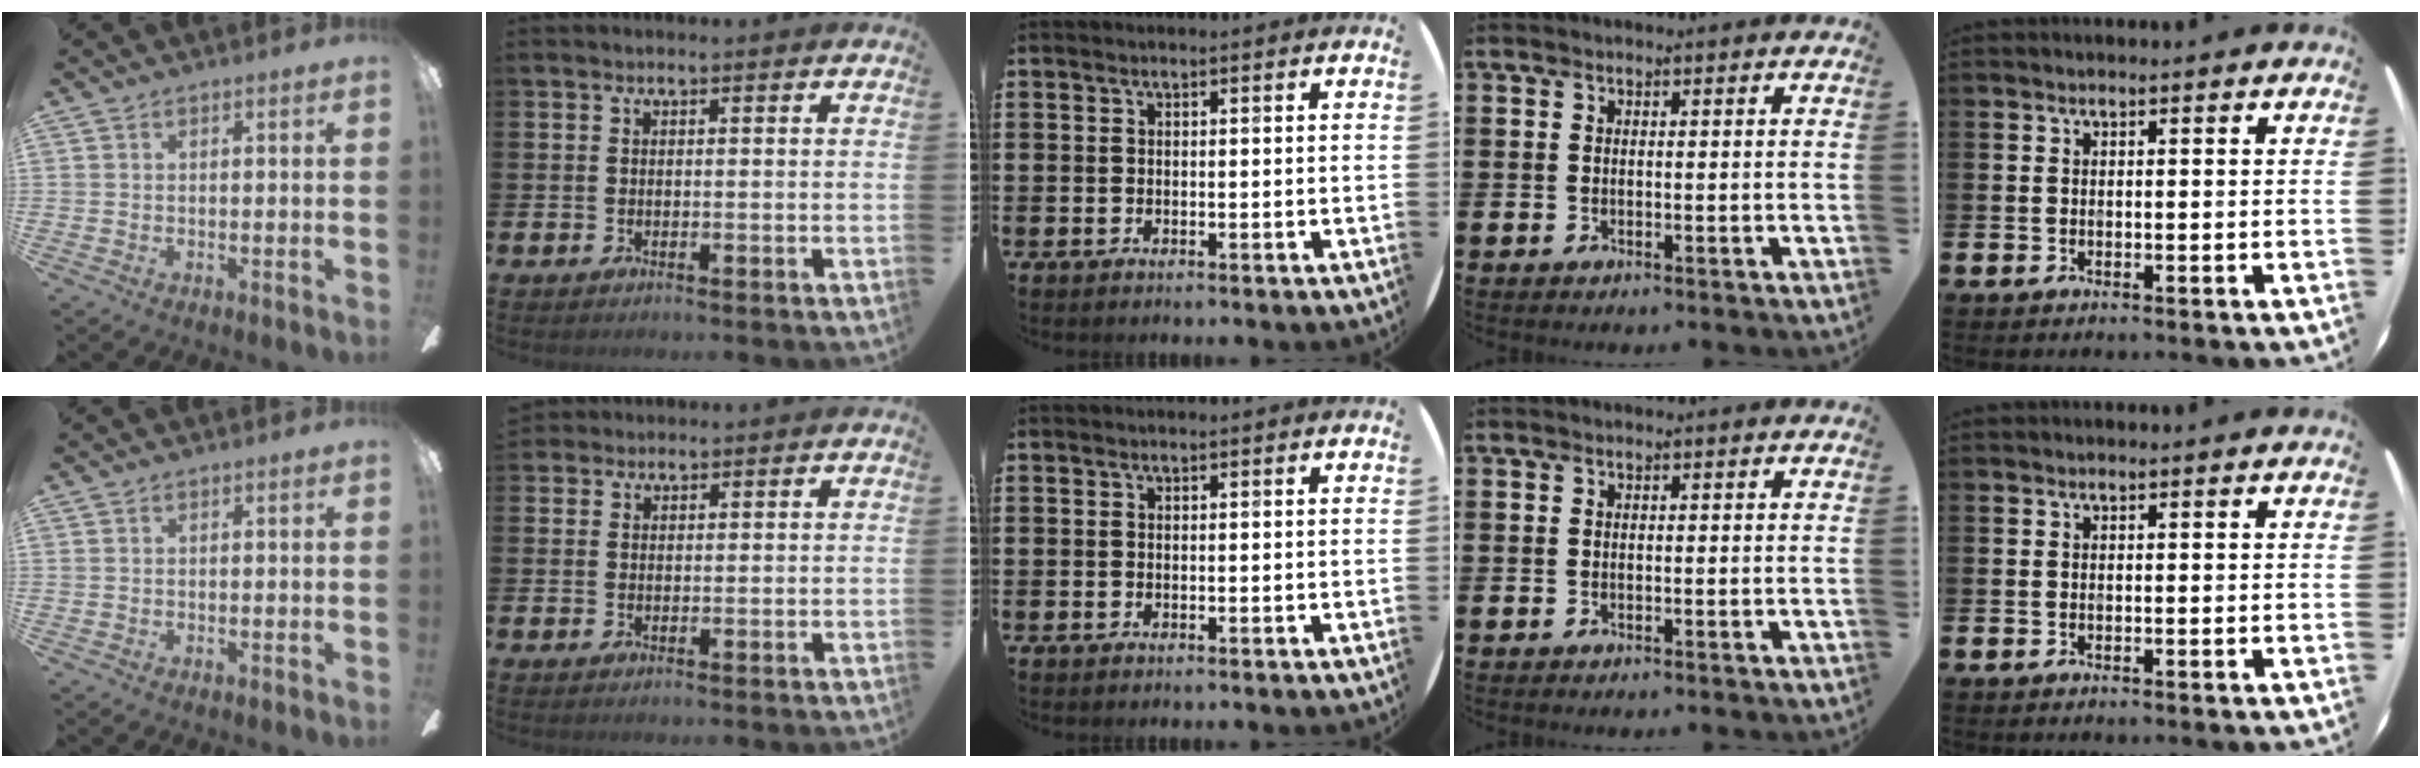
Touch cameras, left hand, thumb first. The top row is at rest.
{"index": {"total": 1.9, "force": [1.7, 0.8, 0.0], "torque": [0.003, -0.001, 0.032]}}